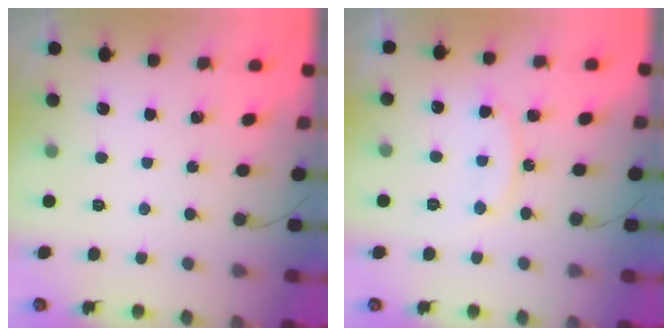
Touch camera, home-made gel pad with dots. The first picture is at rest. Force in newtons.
{"total": 9.6, "press": 9.6, "slide": 0.6}